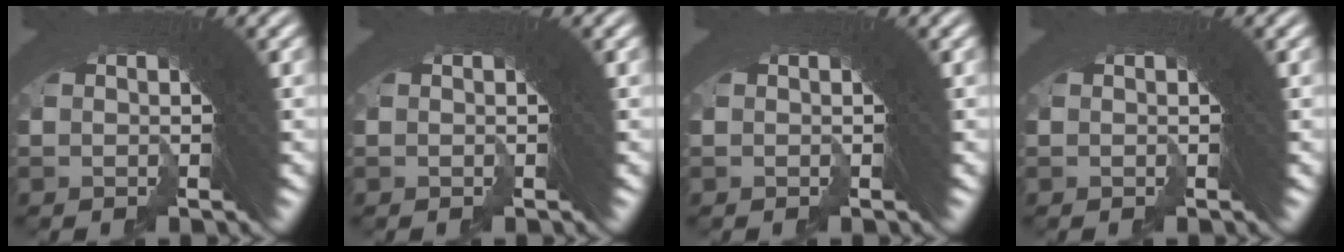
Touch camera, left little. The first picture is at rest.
{"total": 0.0}
{"total": 0.0}
{"total": 0.0}